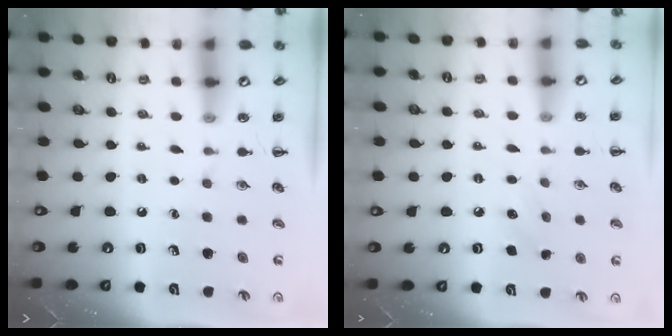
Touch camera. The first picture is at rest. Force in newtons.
{"total": 5.7, "press": 5.4, "slide": 1.6}